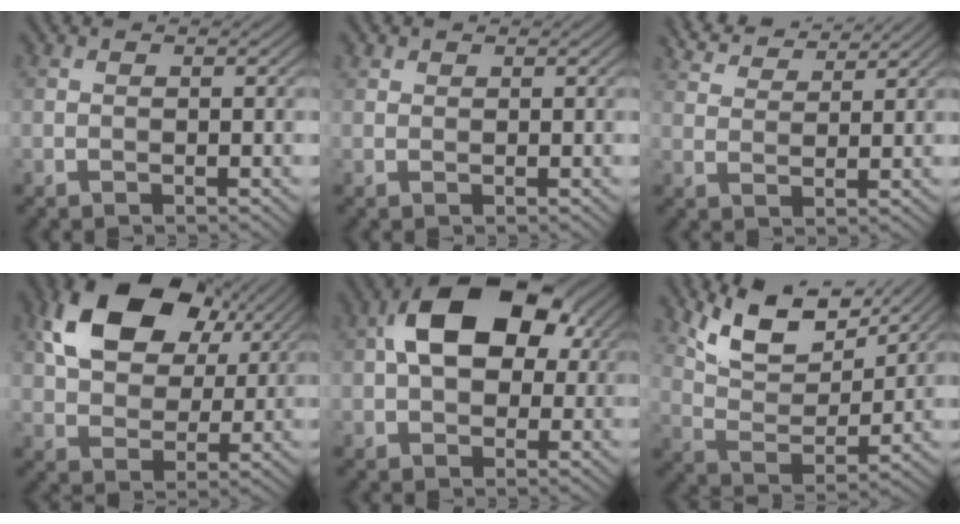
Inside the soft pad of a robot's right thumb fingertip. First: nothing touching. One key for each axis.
{"total": 0.8, "fx": 0.6, "fy": 0.5, "fz": 0.1, "tx": -0.001, "ty": 0.000, "tz": 0.013}
{"total": 5.6, "fx": 5.1, "fy": 0.9, "fz": 2.2, "tx": -0.062, "ty": 0.012, "tz": 0.098}
{"total": 14.6, "fx": 6.8, "fy": 9.2, "fz": 9.1, "tx": -0.184, "ty": 0.017, "tz": 0.127}
{"total": 12.4, "fx": 2.7, "fy": 7.7, "fz": 9.4, "tx": -0.156, "ty": 0.026, "tz": 0.031}
{"total": 10.4, "fx": 7.7, "fy": 3.8, "fz": 5.9, "tx": -0.130, "ty": -0.003, "tz": 0.140}